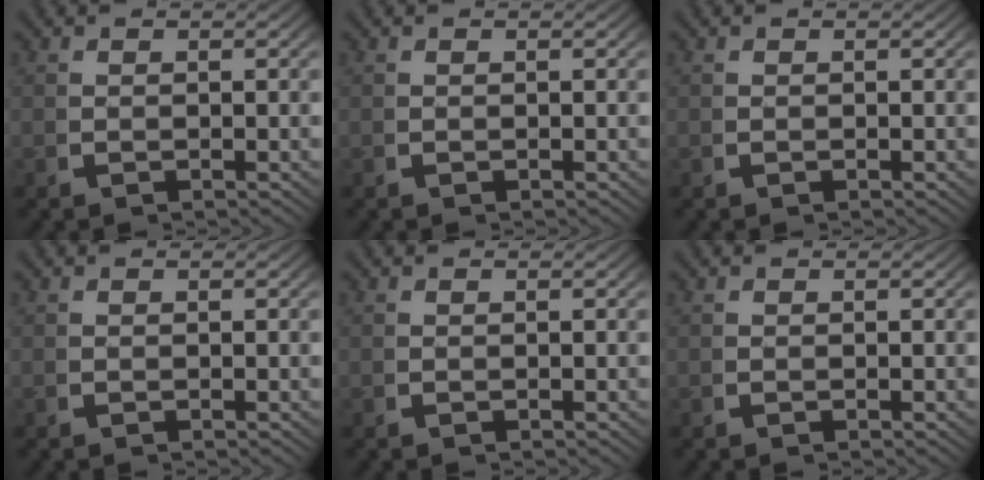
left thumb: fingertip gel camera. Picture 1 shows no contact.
{"total": 0.0}
{"total": 0.0}
{"total": 0.0}
{"total": 0.0}
{"total": 0.0}